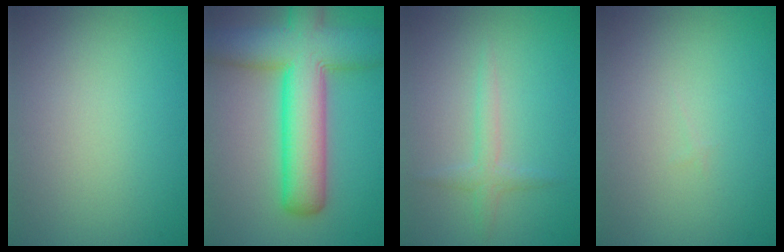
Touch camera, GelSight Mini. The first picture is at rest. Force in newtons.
{"total": 11.3, "press": 11.3, "slide": 0.5}
{"total": 1.7, "press": 1.7, "slide": 0.0}
{"total": 0.0}